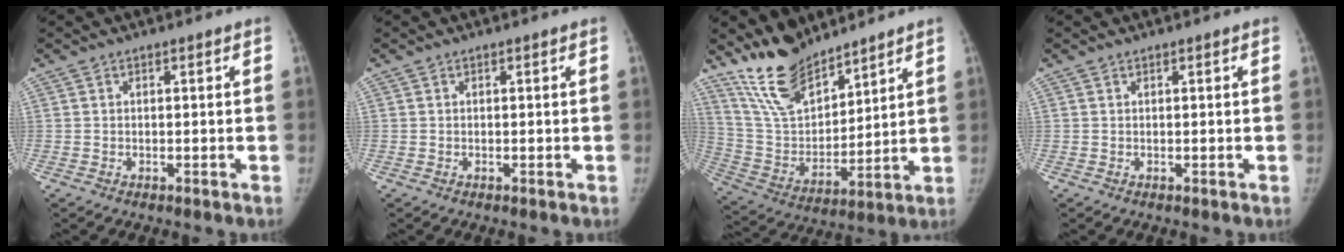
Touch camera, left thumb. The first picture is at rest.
{"total": 0.0}
{"total": 14.4, "force": [12.1, 5.5, 5.8], "torque": [-0.078, -0.068, 0.242]}
{"total": 0.0}